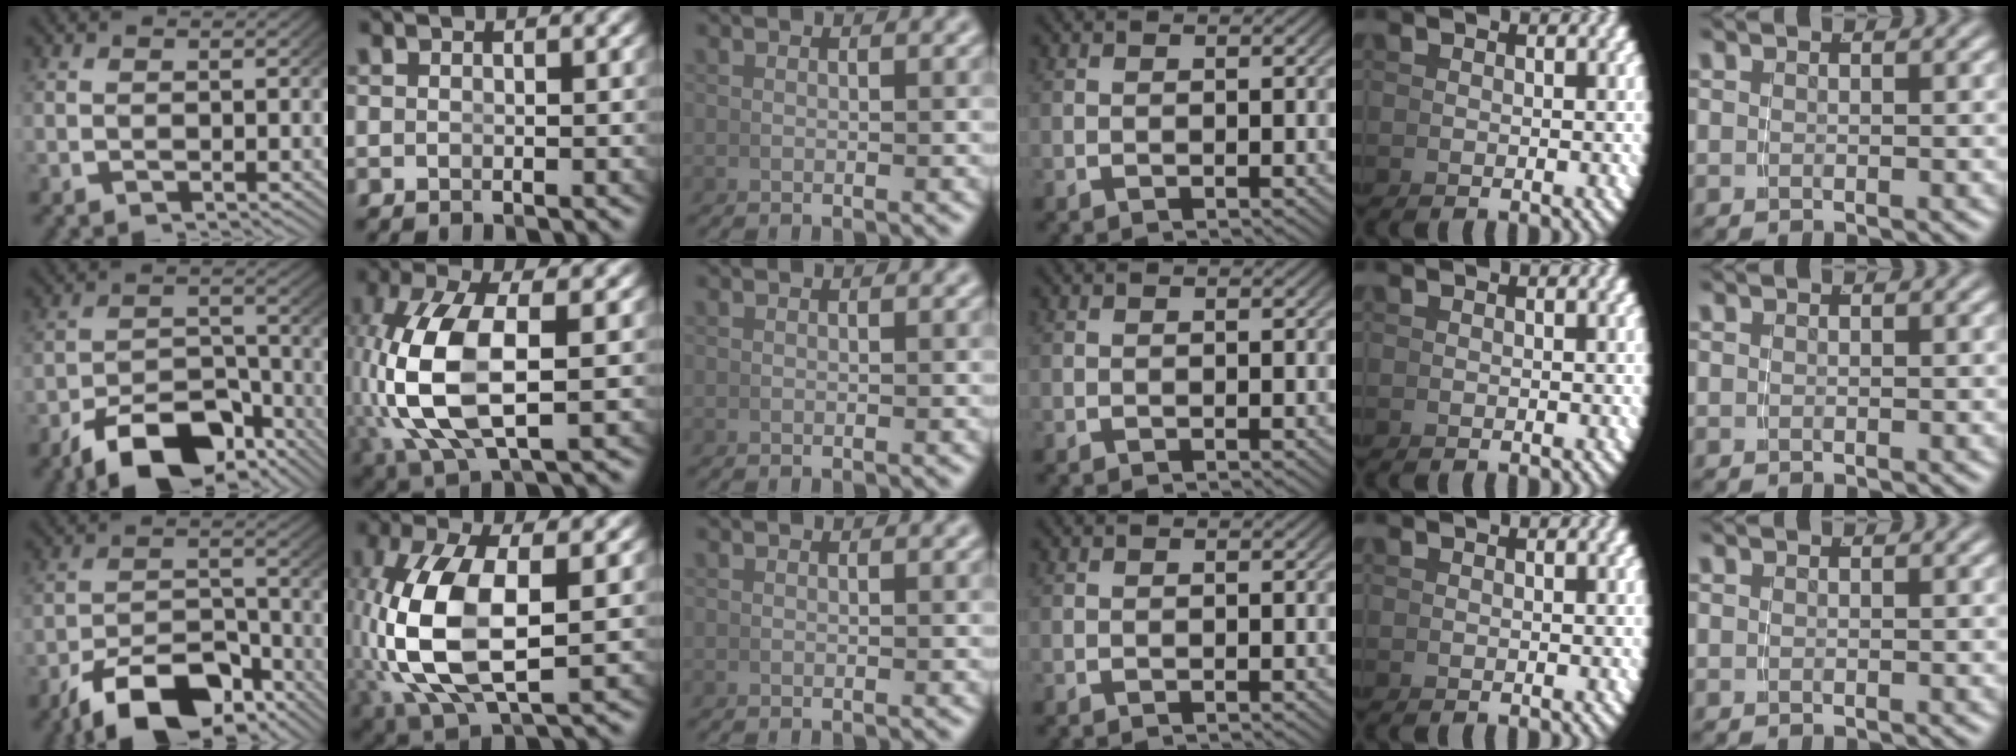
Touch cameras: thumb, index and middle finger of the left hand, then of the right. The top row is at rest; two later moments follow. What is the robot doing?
{"motion": "grasp_and_lifting", "object": "coin"}